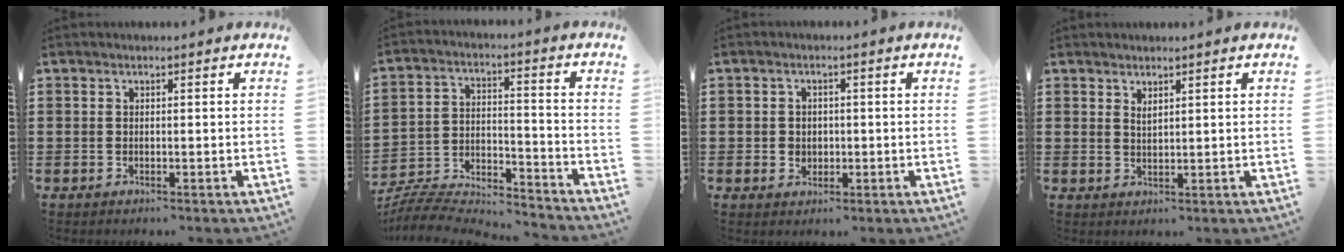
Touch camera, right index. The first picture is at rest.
{"total": 6.6, "force": [-6.5, 0.7, 1.2], "torque": [-0.035, -0.006, -0.133]}
{"total": 2.0, "force": [-0.2, 1.9, 0.7], "torque": [-0.021, 0.007, -0.006]}
{"total": 1.4, "force": [1.2, 0.4, 0.5], "torque": [-0.011, 0.002, 0.022]}